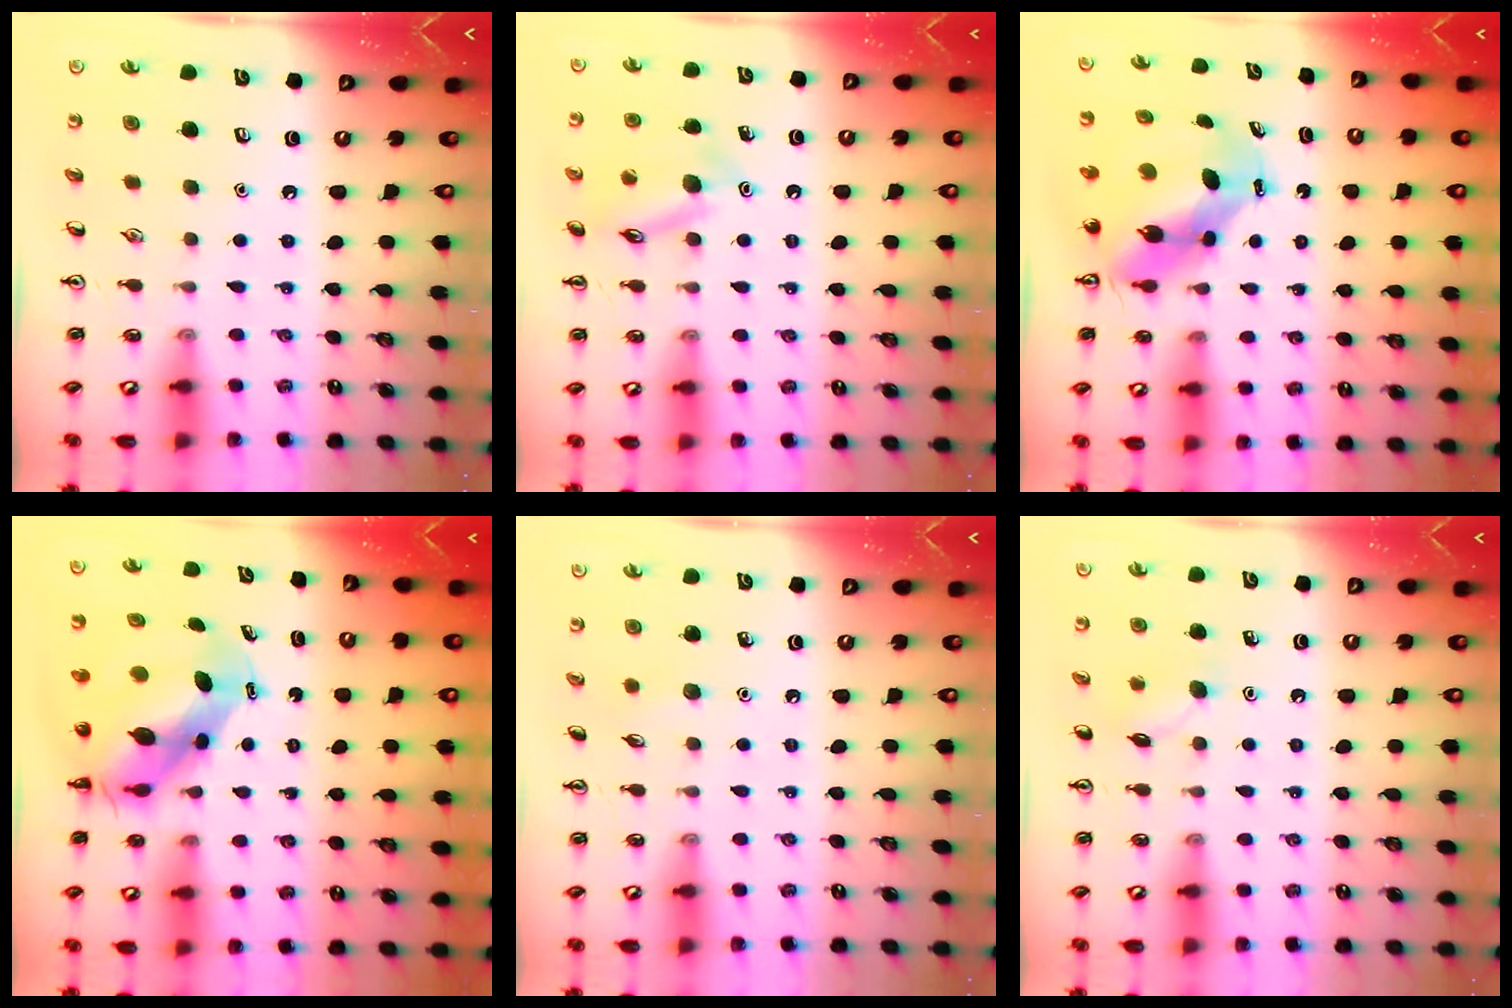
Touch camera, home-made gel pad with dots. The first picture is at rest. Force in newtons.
{"total": 12.1, "press": 12.1, "slide": 1.0}
{"total": 8.1, "press": 7.8, "slide": 2.3}
{"total": 7.9, "press": 7.6, "slide": 2.3}
{"total": 4.0, "press": 3.8, "slide": 1.2}
{"total": 6.2, "press": 6.0, "slide": 1.6}